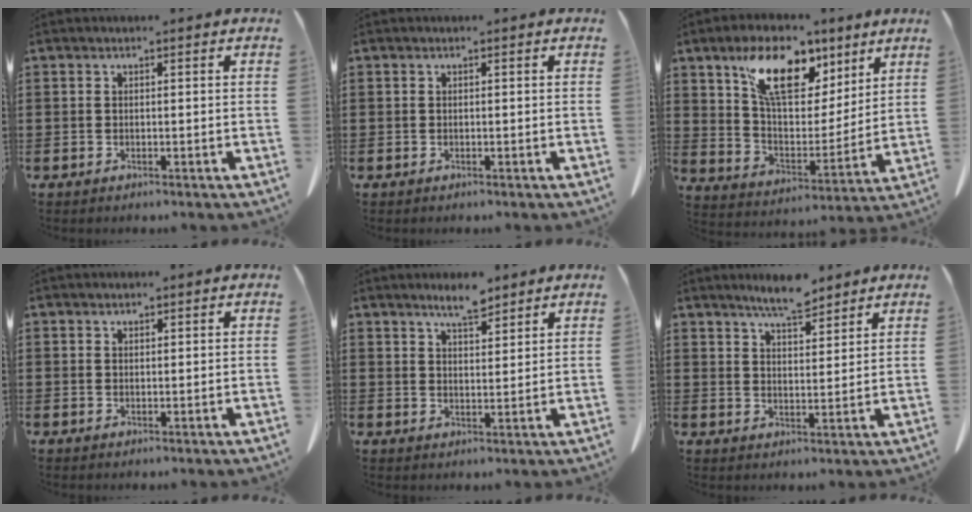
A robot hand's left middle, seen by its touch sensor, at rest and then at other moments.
{"total": 0.0}
{"total": 12.2, "force": [7.7, 6.1, 7.3], "torque": [-0.147, -0.017, 0.139]}
{"total": 0.7, "force": [0.7, 0.2, 0.2], "torque": [-0.007, -0.002, 0.015]}
{"total": 4.5, "force": [3.9, 0.9, 2.0], "torque": [-0.040, -0.012, 0.069]}
{"total": 5.4, "force": [5.0, 0.8, 1.9], "torque": [-0.049, -0.015, 0.093]}